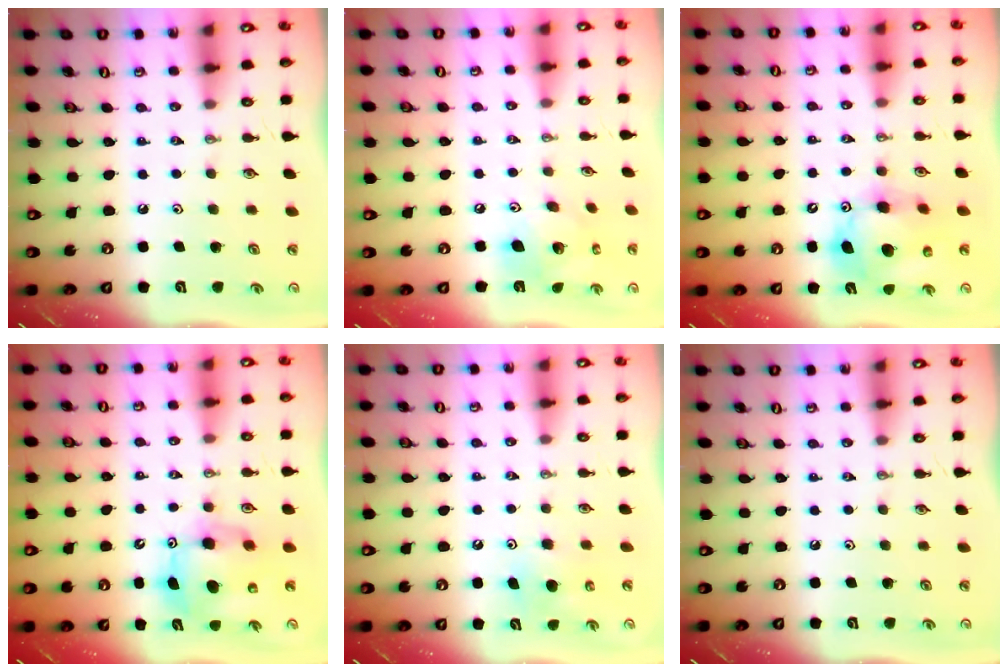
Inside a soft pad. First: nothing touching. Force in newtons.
{"total": 14.3, "press": 14.2, "slide": 1.7}
{"total": 14.2, "press": 14.0, "slide": 2.4}
{"total": 9.5, "press": 9.4, "slide": 0.9}
{"total": 6.1, "press": 6.1, "slide": 0.6}
{"total": 0.0}